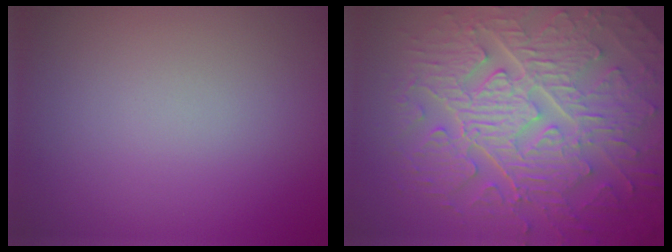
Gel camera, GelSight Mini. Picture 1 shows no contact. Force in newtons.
{"total": 10.6, "press": 7.0, "slide": 7.9}